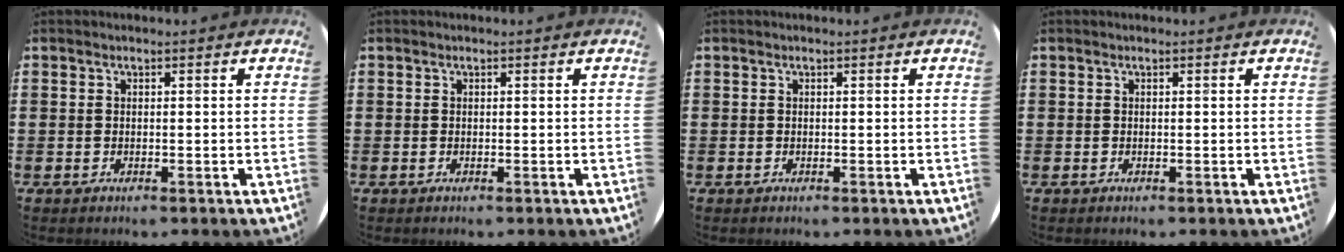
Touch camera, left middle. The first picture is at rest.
{"total": 0.0}
{"total": 0.0}
{"total": 0.0}